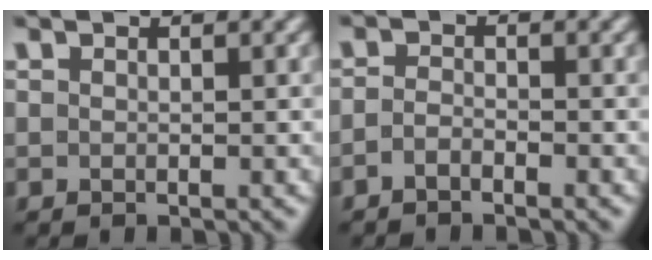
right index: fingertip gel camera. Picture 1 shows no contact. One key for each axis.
{"total": 1.6, "fx": -1.6, "fy": -0.2, "fz": 0.2, "tx": -0.002, "ty": -0.011, "tz": -0.025}